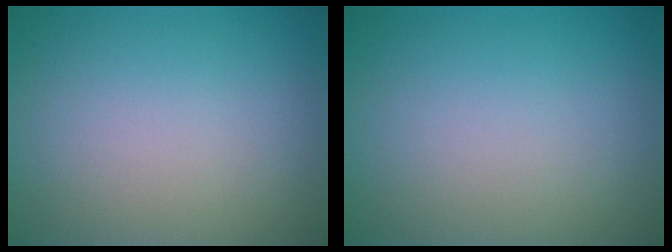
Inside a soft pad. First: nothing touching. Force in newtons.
{"total": 0.0}